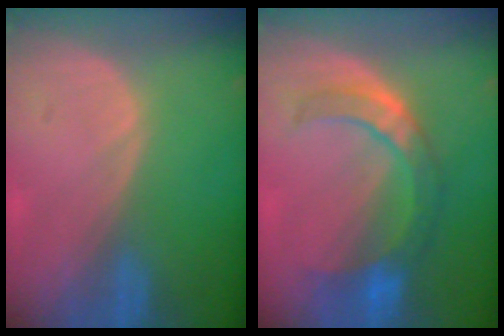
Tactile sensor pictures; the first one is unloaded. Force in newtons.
{"total": 7.5, "press": 7.3, "slide": 1.7}